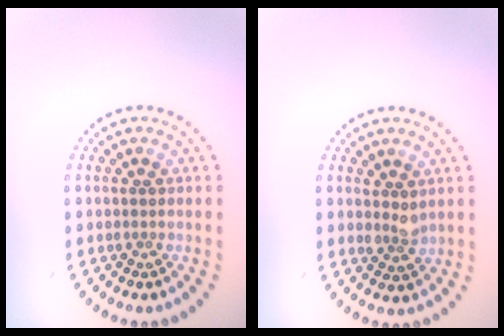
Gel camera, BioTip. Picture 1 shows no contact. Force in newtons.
{"total": 1.7, "press": 1.4, "slide": 0.8}